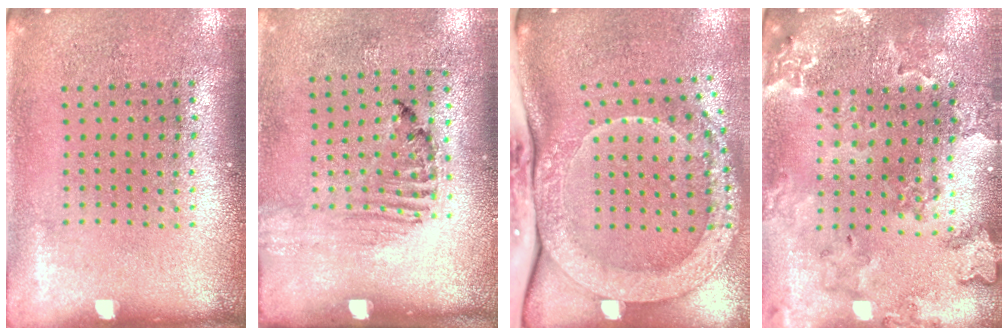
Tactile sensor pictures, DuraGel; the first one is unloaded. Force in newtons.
{"total": 1.5, "press": 1.2, "slide": 0.8}
{"total": 3.1, "press": 2.3, "slide": 2.1}
{"total": 1.8, "press": 1.8, "slide": 0.3}